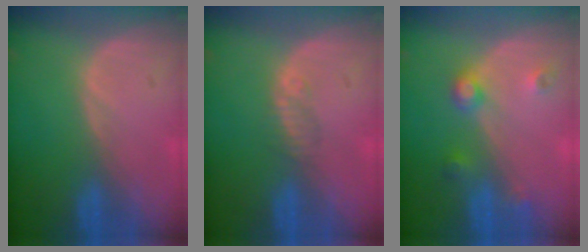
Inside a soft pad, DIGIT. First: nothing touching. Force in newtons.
{"total": 1.5, "press": 1.3, "slide": 0.9}
{"total": 3.7, "press": 3.4, "slide": 1.3}